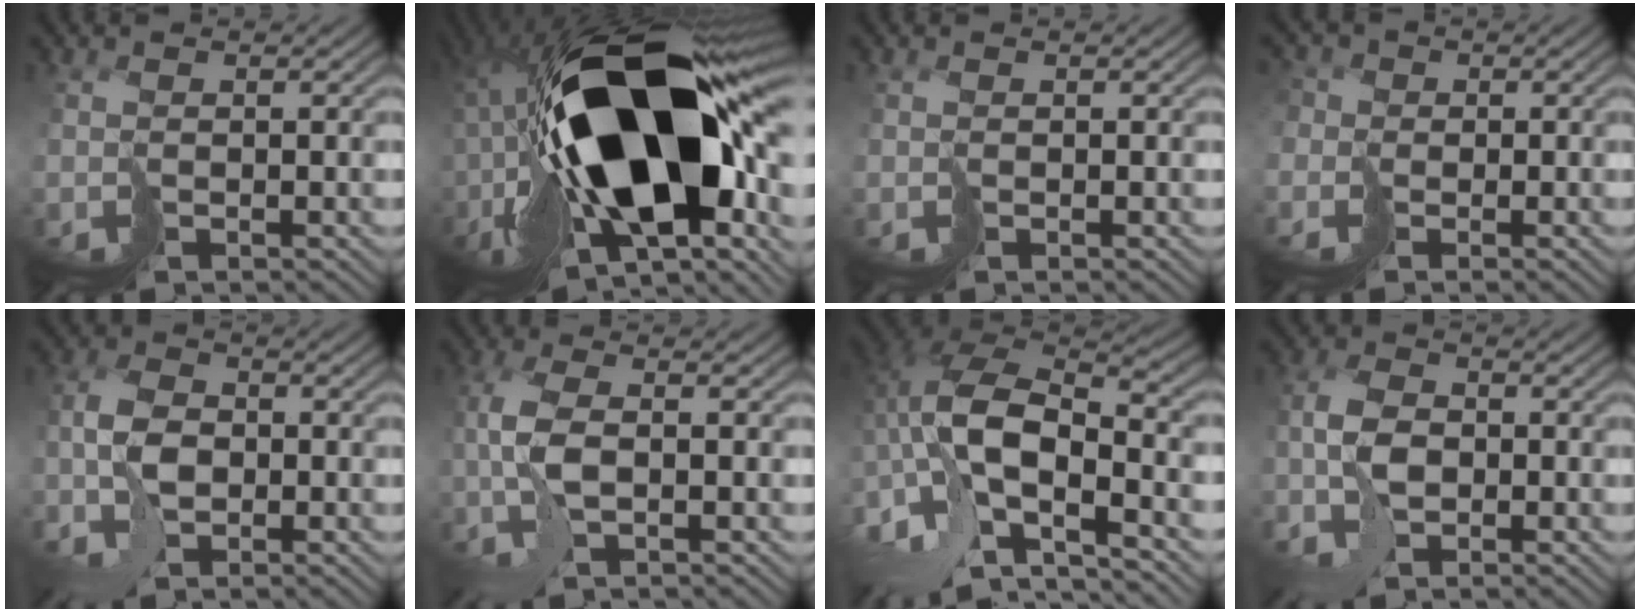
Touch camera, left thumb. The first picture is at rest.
{"total": 22.2, "force": [-2.3, 11.0, 19.1], "torque": [-0.392, -0.016, -0.025]}
{"total": 0.0}
{"total": 3.6, "force": [-0.3, 3.4, 1.0], "torque": [-0.035, 0.013, -0.032]}
{"total": 5.1, "force": [-1.7, 3.0, 3.7], "torque": [-0.082, 0.006, -0.044]}
{"total": 5.1, "force": [-0.7, 1.3, 4.8], "torque": [-0.115, 0.011, -0.020]}
{"total": 14.2, "force": [-4.4, 7.2, 11.4], "torque": [-0.277, -0.001, -0.078]}
{"total": 4.9, "force": [-1.7, 2.7, 3.7], "torque": [-0.081, 0.007, -0.044]}